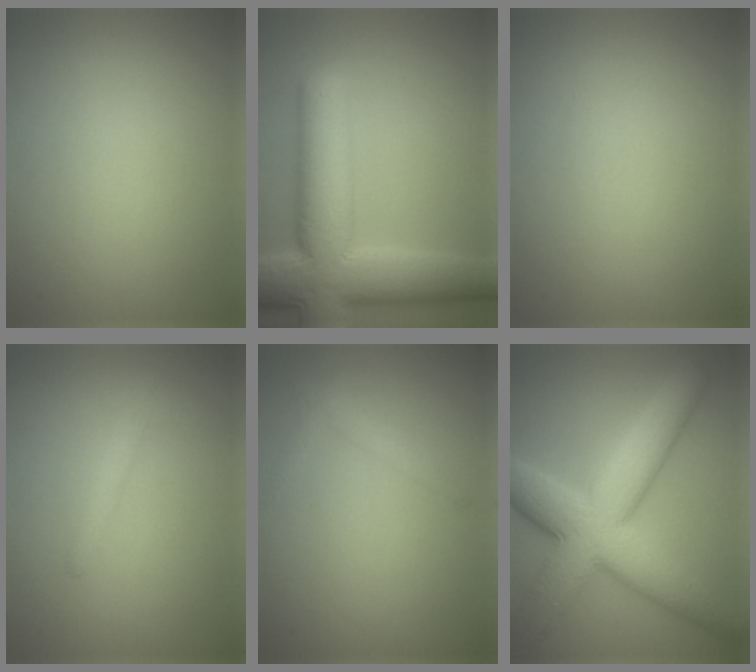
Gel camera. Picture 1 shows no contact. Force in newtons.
{"total": 11.8, "press": 11.8, "slide": 0.4}
{"total": 0.0}
{"total": 1.3, "press": 1.3, "slide": 0.0}
{"total": 0.7, "press": 0.7, "slide": 0.0}
{"total": 10.9, "press": 10.9, "slide": 0.2}